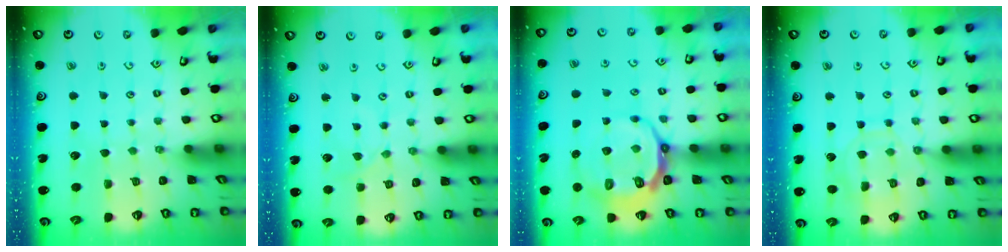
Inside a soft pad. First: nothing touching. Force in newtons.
{"total": 0.6, "press": 0.5, "slide": 0.2}
{"total": 10.2, "press": 9.5, "slide": 3.7}
{"total": 9.5, "press": 9.5, "slide": 0.9}